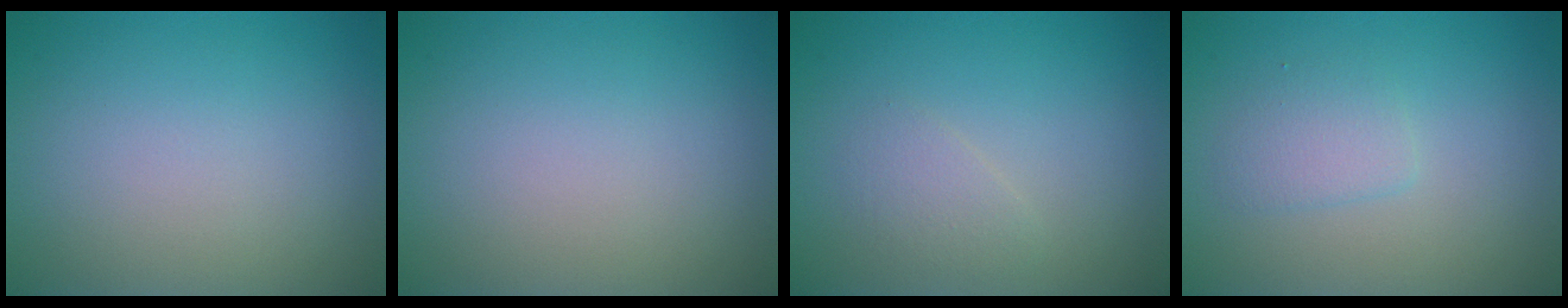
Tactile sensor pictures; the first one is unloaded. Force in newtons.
{"total": 0.0}
{"total": 1.4, "press": 1.4, "slide": 0.0}
{"total": 1.7, "press": 1.7, "slide": 0.1}